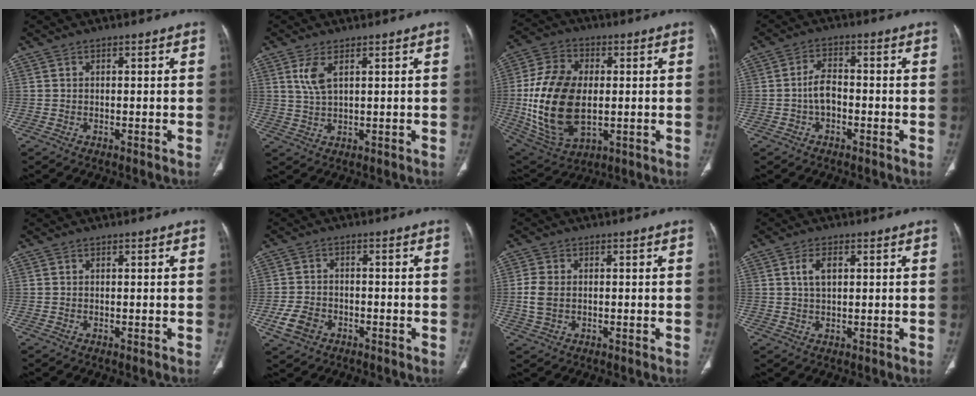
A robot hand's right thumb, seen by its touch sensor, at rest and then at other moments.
{"total": 4.2, "force": [1.9, 1.5, 3.4], "torque": [-0.079, -0.005, 0.047]}
{"total": 20.1, "force": [-0.7, 12.3, 15.9], "torque": [-0.312, -0.004, 0.002]}
{"total": 4.3, "force": [-1.2, 2.6, 3.2], "torque": [-0.055, 0.020, -0.026]}
{"total": 0.0}
{"total": 5.4, "force": [-2.6, 3.9, 2.8], "torque": [-0.059, 0.016, -0.043]}
{"total": 4.6, "force": [-0.3, 3.3, 3.2], "torque": [-0.077, 0.005, -0.004]}
{"total": 3.6, "force": [1.0, 1.9, 2.8], "torque": [-0.055, 0.003, 0.020]}